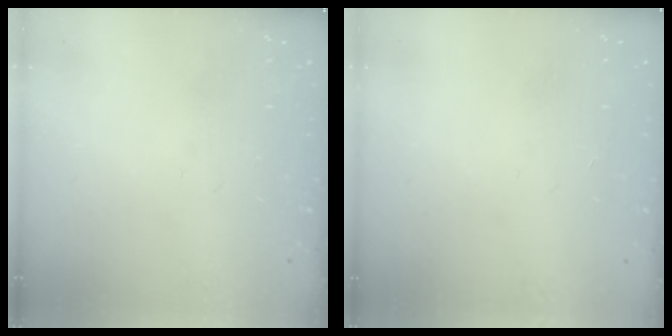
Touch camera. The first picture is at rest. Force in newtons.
{"total": 0.9, "press": 0.8, "slide": 0.2}